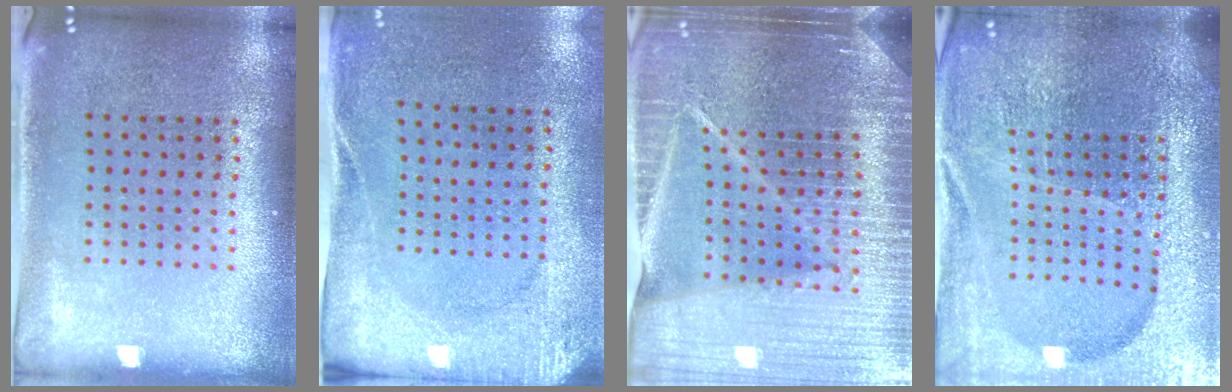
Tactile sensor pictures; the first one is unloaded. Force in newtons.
{"total": 2.7, "press": 2.1, "slide": 1.7}
{"total": 6.4, "press": 5.5, "slide": 3.1}
{"total": 6.2, "press": 5.5, "slide": 2.9}